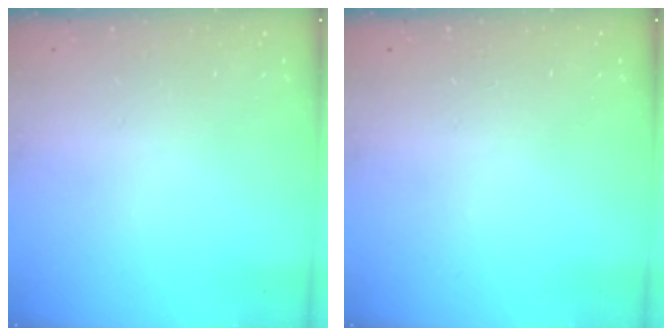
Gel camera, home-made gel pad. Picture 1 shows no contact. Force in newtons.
{"total": 0.0}